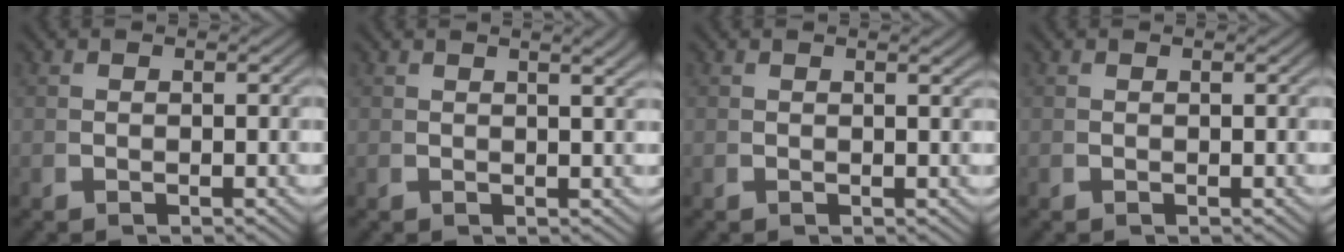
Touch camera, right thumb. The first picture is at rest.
{"total": 2.2, "force": [1.3, 0.3, 1.7], "torque": [-0.021, 0.006, 0.018]}
{"total": 0.7, "force": [0.4, 0.0, 0.5], "torque": [-0.009, 0.001, 0.007]}
{"total": 0.0}